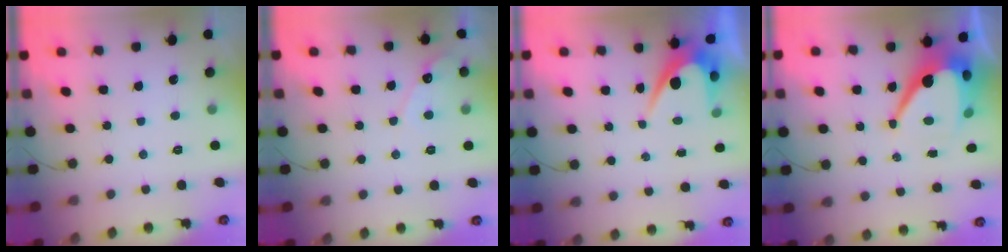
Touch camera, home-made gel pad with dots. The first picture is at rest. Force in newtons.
{"total": 5.6, "press": 5.6, "slide": 0.1}
{"total": 6.2, "press": 6.2, "slide": 0.3}
{"total": 12.9, "press": 12.9, "slide": 0.9}